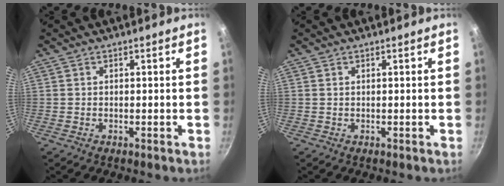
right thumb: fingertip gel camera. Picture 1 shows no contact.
{"total": 0.0}